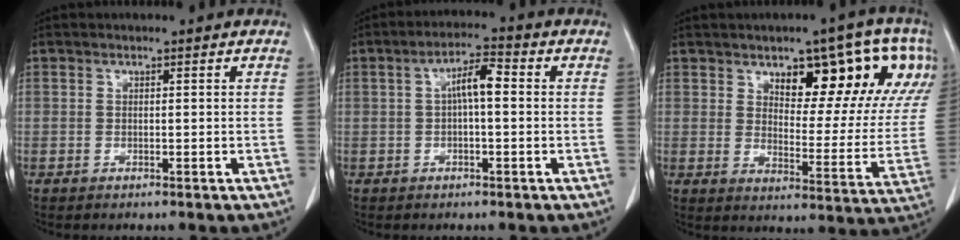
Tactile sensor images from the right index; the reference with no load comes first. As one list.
[{"total": 4.9, "force": [0.4, 1.2, 4.7], "torque": [-0.084, 0.018, 0.004]}, {"total": 18.4, "force": [9.8, 7.2, 13.8], "torque": [-0.161, 0.003, 0.132]}]